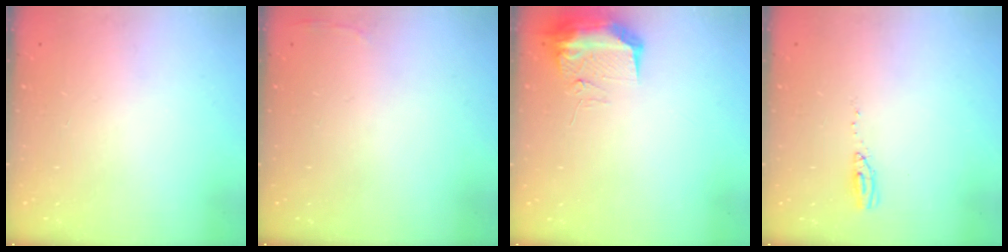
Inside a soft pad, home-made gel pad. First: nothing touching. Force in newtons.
{"total": 2.8, "press": 2.6, "slide": 0.9}
{"total": 9.5, "press": 9.4, "slide": 1.4}
{"total": 4.0, "press": 3.9, "slide": 1.2}